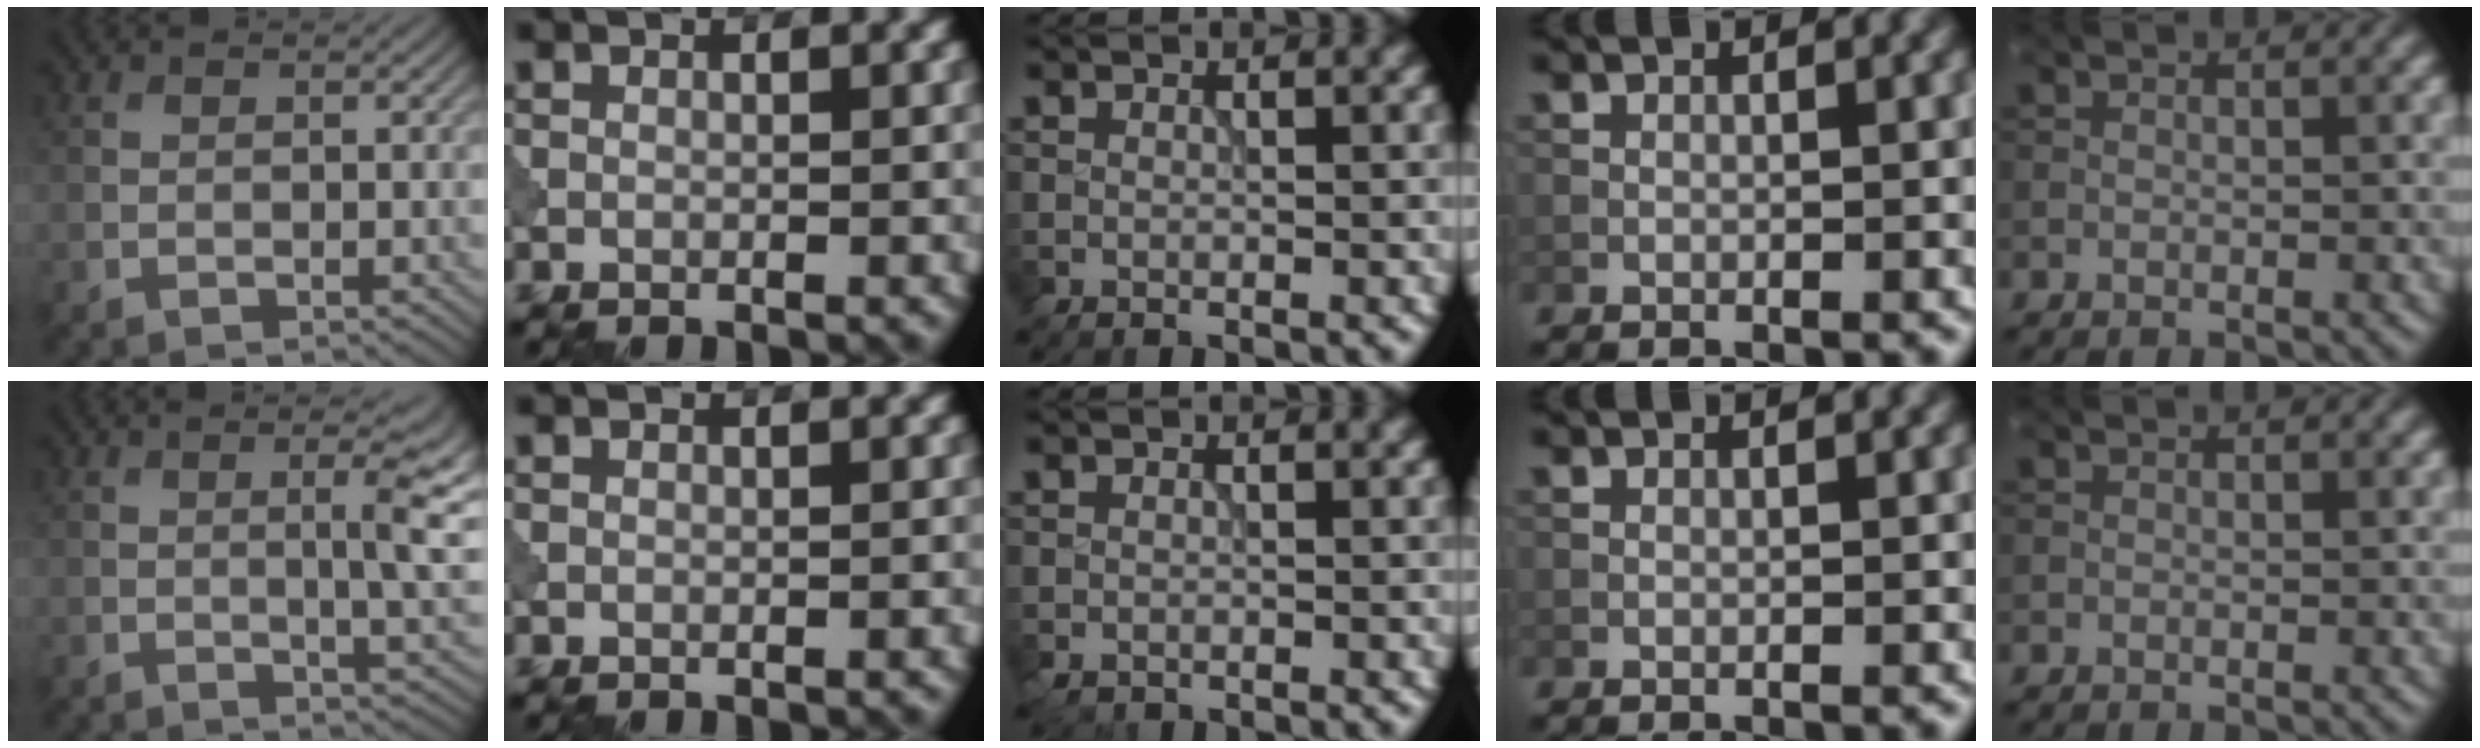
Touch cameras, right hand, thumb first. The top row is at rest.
{"thumb": {"total": 6.1, "force": [0.8, 1.4, 5.9], "torque": [-0.092, 0.004, 0.015]}, "middle": {"total": 0.8, "force": [-0.5, 0.5, 0.3], "torque": [-0.007, -0.005, -0.010]}}